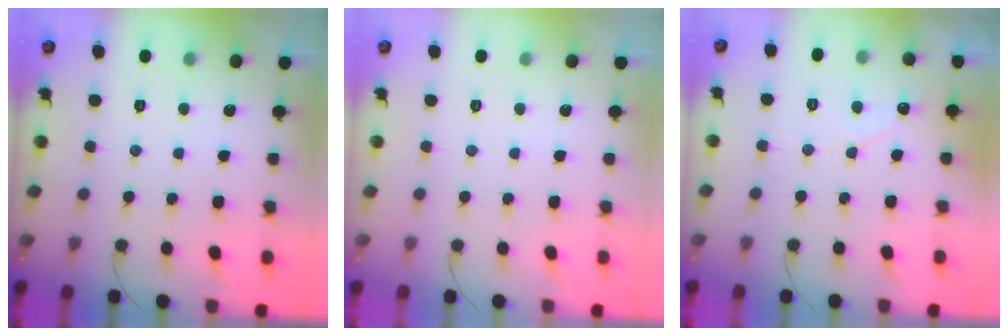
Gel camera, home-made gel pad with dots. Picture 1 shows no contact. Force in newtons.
{"total": 0.0}
{"total": 2.9, "press": 2.9, "slide": 0.2}